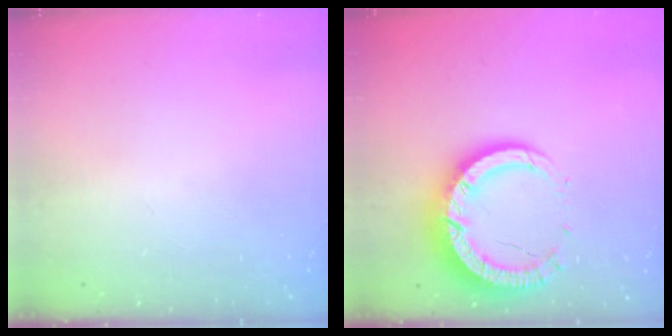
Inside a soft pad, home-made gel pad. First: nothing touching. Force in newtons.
{"total": 11.1, "press": 11.1, "slide": 1.0}